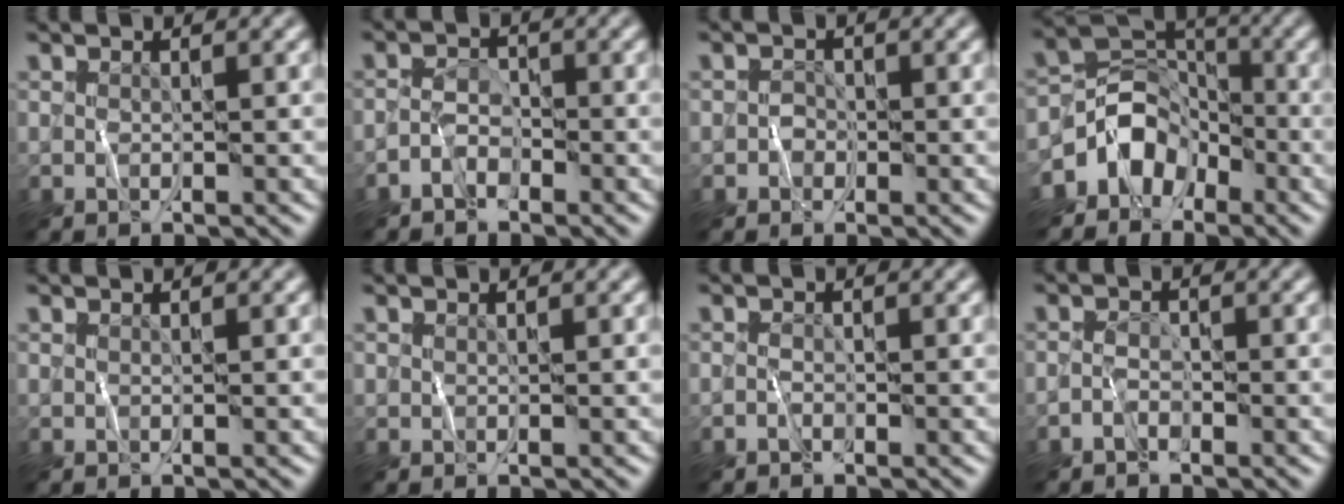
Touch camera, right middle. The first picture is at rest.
{"total": 1.7, "force": [-1.3, 1.0, 0.7], "torque": [-0.009, 0.010, -0.029]}
{"total": 0.7, "force": [-0.2, 0.7, -0.1], "torque": [0.007, 0.006, -0.005]}
{"total": 5.4, "force": [-3.0, 4.1, 1.9], "torque": [-0.011, 0.004, -0.063]}
{"total": 0.0}
{"total": 0.0}
{"total": 0.5, "force": [-0.4, 0.3, 0.1], "torque": [0.001, 0.003, -0.011]}
{"total": 1.1, "force": [-0.9, 0.5, 0.4], "torque": [-0.007, 0.006, -0.022]}